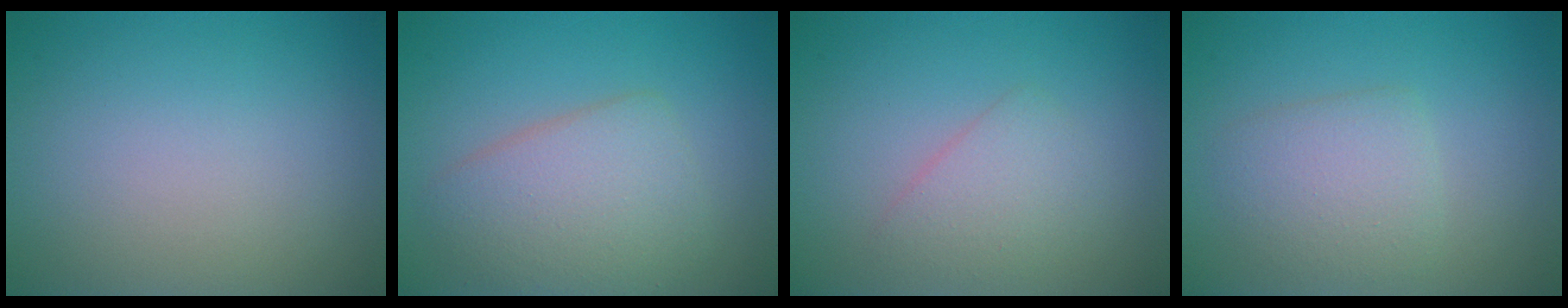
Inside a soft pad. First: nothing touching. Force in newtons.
{"total": 4.8, "press": 4.8, "slide": 0.1}
{"total": 2.2, "press": 2.2, "slide": 0.1}
{"total": 2.9, "press": 2.9, "slide": 0.2}